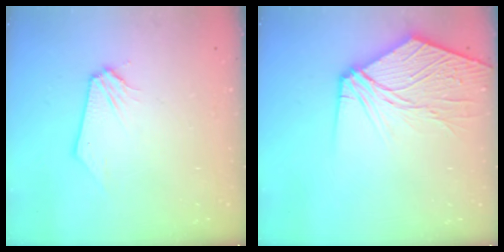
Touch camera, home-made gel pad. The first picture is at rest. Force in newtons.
{"total": 11.4, "press": 11.2, "slide": 1.9}